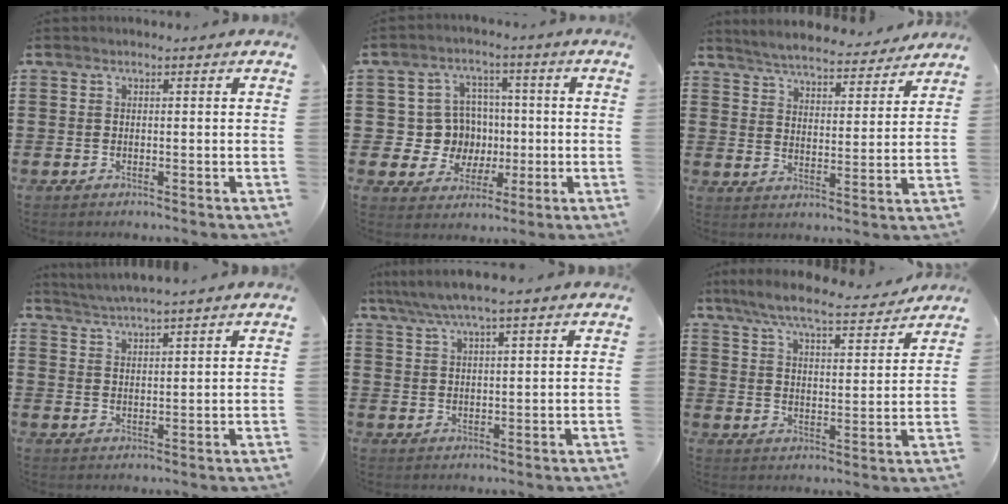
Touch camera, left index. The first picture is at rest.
{"total": 8.0, "force": [0.4, 7.8, 2.1], "torque": [-0.059, 0.010, 0.016]}
{"total": 4.9, "force": [4.9, -0.2, 0.6], "torque": [-0.037, -0.034, 0.082]}
{"total": 3.2, "force": [3.1, -0.8, 0.4], "torque": [-0.018, -0.014, 0.054]}
{"total": 4.7, "force": [3.7, -0.1, 2.8], "torque": [-0.065, -0.011, 0.064]}
{"total": 7.1, "force": [6.4, 0.4, 3.2], "torque": [-0.085, -0.032, 0.110]}